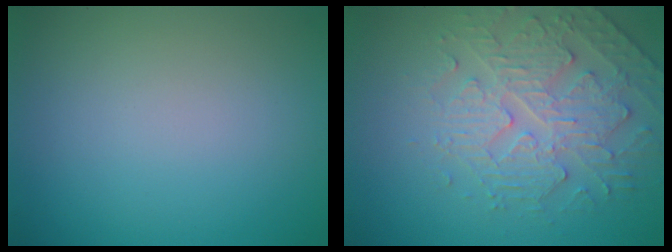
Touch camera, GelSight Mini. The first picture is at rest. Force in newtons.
{"total": 4.8, "press": 3.8, "slide": 2.8}